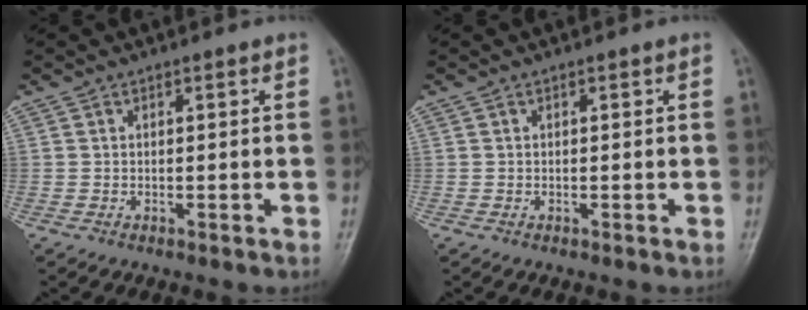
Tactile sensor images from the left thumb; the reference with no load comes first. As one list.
[{"total": 0.0}]